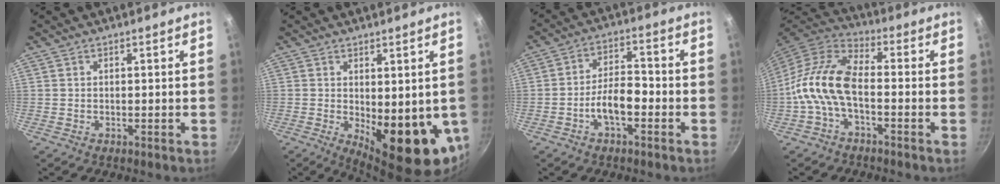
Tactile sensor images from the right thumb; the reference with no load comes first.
{"total": 13.8, "force": [-1.3, 5.7, 12.5], "torque": [-0.142, -0.025, -0.003]}
{"total": 7.5, "force": [-2.9, 3.6, 5.9], "torque": [-0.089, 0.040, -0.054]}
{"total": 12.2, "force": [-2.8, 6.4, 10.0], "torque": [-0.196, 0.041, -0.071]}